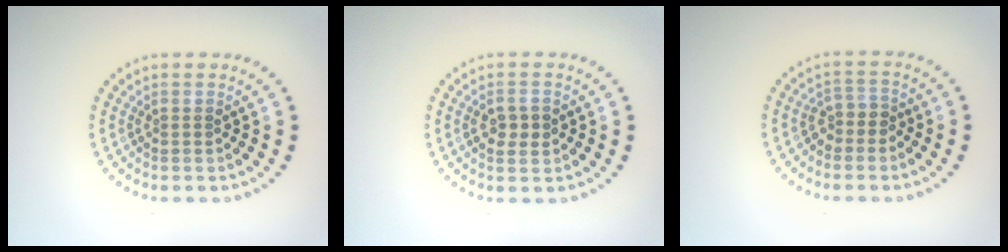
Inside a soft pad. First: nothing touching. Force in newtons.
{"total": 2.2, "press": 2.2, "slide": 0.2}
{"total": 1.8, "press": 1.4, "slide": 1.1}